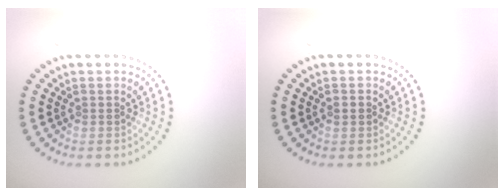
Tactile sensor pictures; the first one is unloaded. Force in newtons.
{"total": 1.0, "press": 1.0, "slide": 0.1}